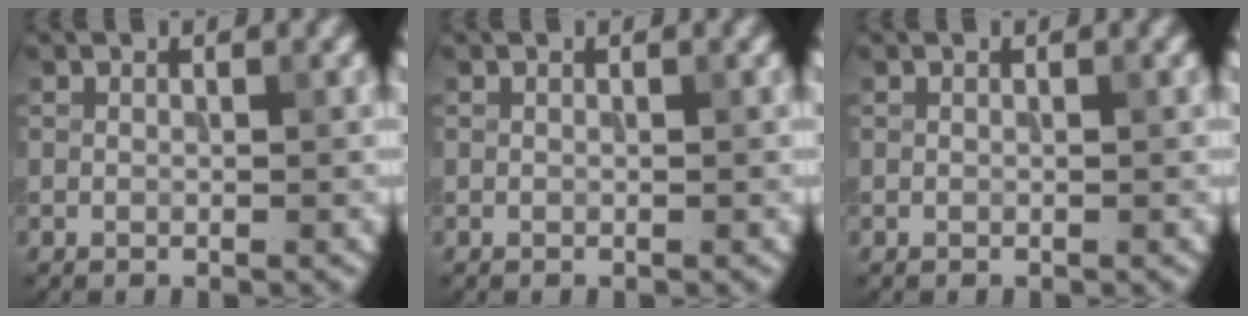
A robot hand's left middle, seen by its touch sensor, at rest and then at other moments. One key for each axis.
{"total": 0.0}
{"total": 0.0}